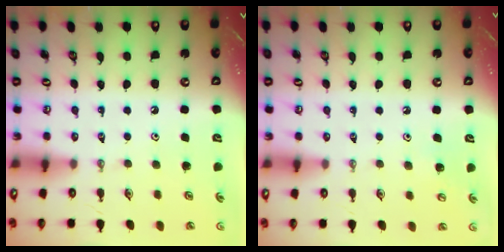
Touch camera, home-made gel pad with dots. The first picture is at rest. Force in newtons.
{"total": 5.5, "press": 5.5, "slide": 0.7}